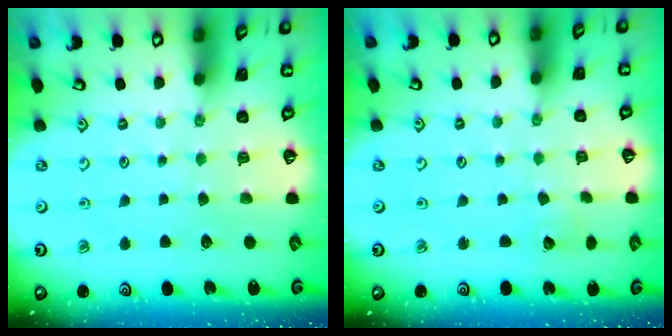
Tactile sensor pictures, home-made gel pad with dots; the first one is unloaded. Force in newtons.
{"total": 2.3, "press": 2.2, "slide": 0.3}